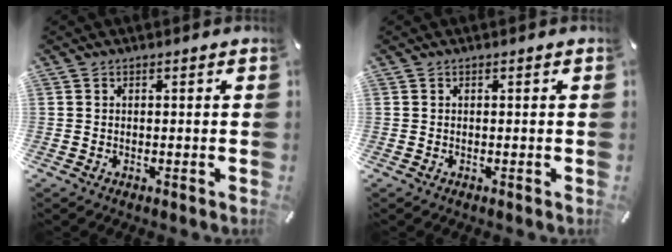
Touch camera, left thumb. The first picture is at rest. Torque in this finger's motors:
{"motor_torque": [0.00, 0.00, -0.05, 0.05, 0.00]}